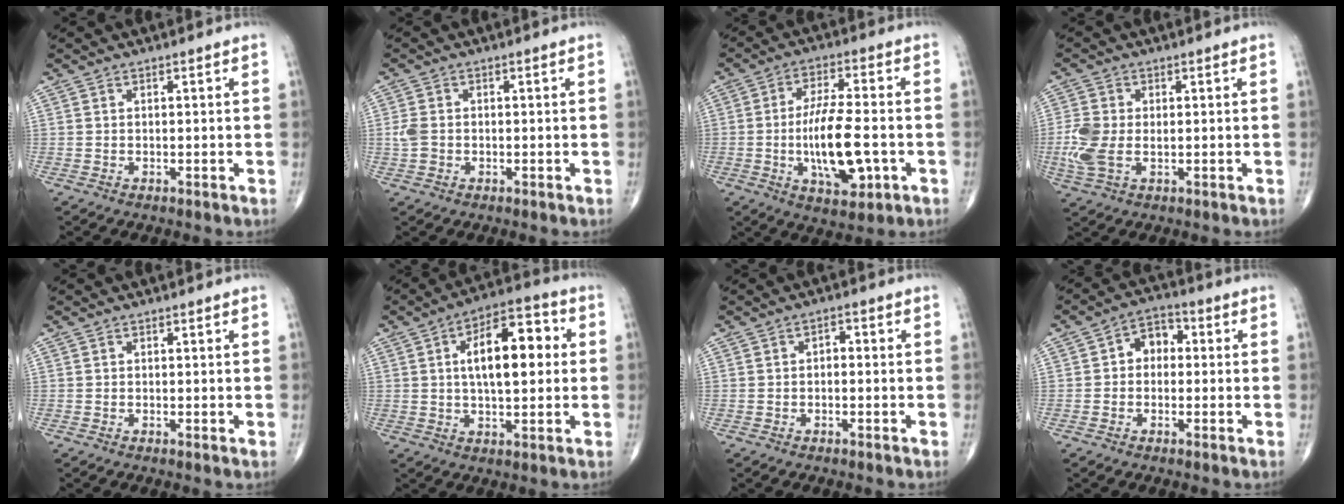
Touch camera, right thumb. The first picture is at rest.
{"total": 2.7, "force": [-0.3, 2.0, 1.7], "torque": [-0.041, 0.005, -0.008]}
{"total": 13.4, "force": [-2.7, 5.0, 12.1], "torque": [-0.207, 0.009, -0.040]}
{"total": 6.8, "force": [-0.5, 4.2, 5.3], "torque": [-0.139, 0.003, -0.009]}
{"total": 0.0}
{"total": 14.2, "force": [2.1, 6.6, 12.4], "torque": [-0.171, 0.018, 0.027]}
{"total": 1.7, "force": [-0.1, 1.1, 1.3], "torque": [-0.009, 0.010, -0.009]}
{"total": 5.7, "force": [0.3, 4.3, 3.7], "torque": [-0.031, 0.022, -0.008]}